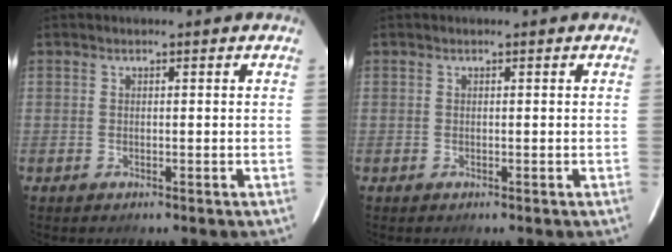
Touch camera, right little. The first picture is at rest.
{"total": 0.0}